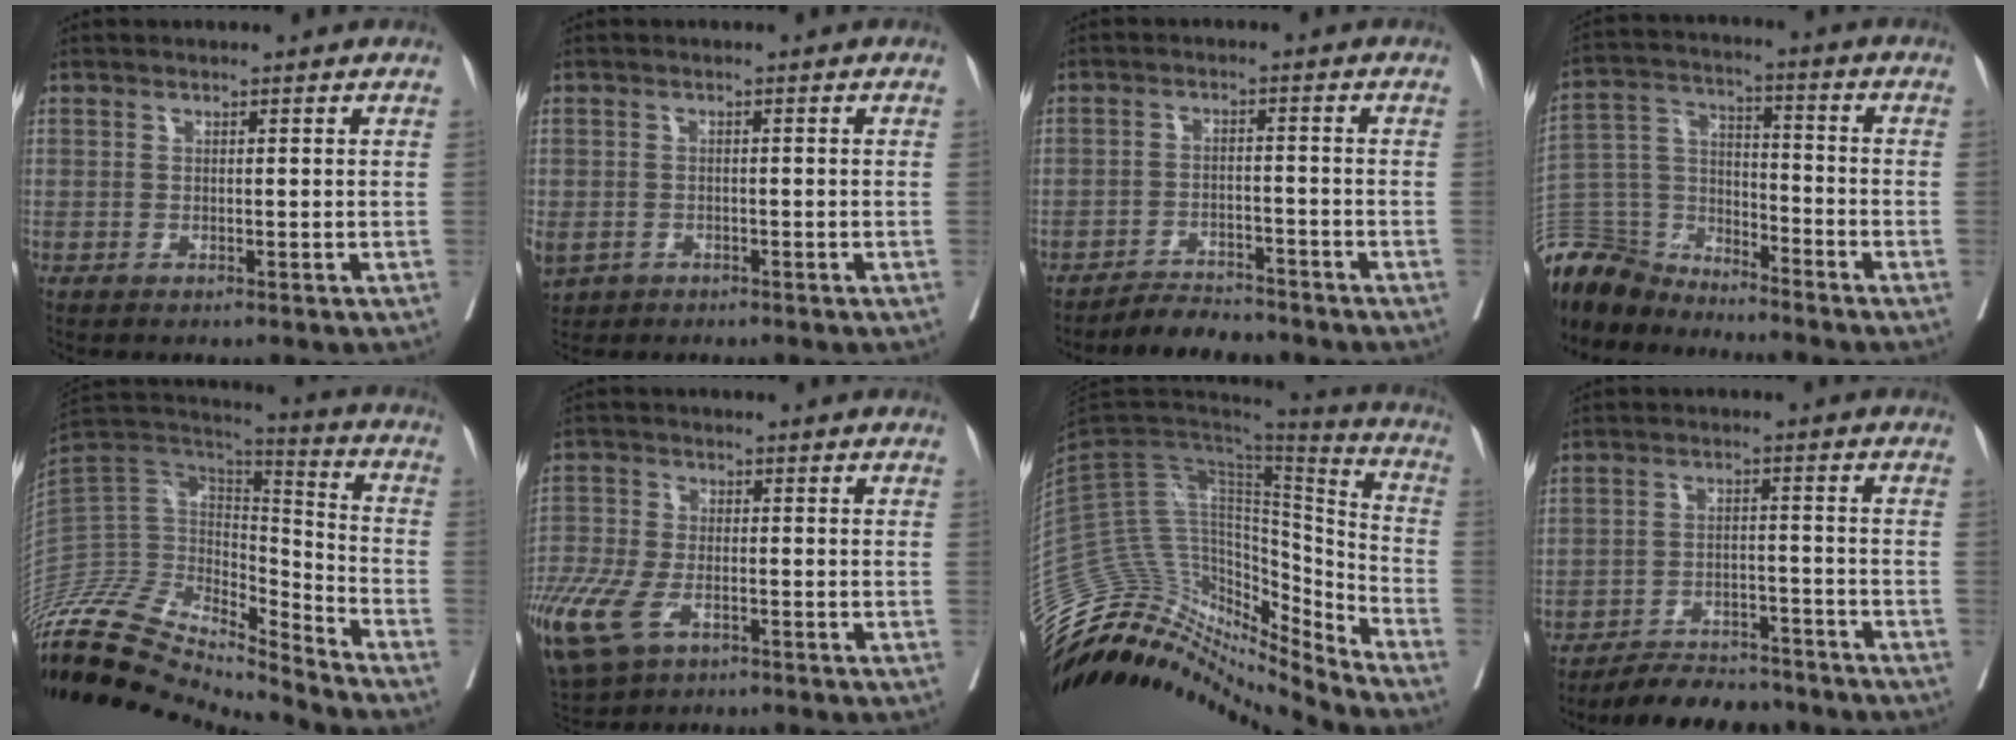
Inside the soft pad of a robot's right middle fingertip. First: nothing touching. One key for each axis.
{"total": 6.5, "fx": -3.6, "fy": 4.6, "fz": 2.8, "tx": -0.086, "ty": -0.007, "tz": -0.053}
{"total": 4.6, "fx": -4.5, "fy": 1.1, "fz": 0.5, "tx": -0.009, "ty": -0.008, "tz": -0.075}
{"total": 15.0, "fx": -14.1, "fy": 3.8, "fz": 3.2, "tx": -0.069, "ty": 0.015, "tz": -0.269}
{"total": 26.7, "fx": -24.2, "fy": 5.5, "fz": 9.9, "tx": -0.243, "ty": 0.013, "tz": -0.412}
{"total": 17.1, "fx": -9.1, "fy": 9.4, "fz": 11.1, "tx": -0.322, "ty": -0.025, "tz": -0.165}
{"total": 26.2, "fx": -24.8, "fy": 4.8, "fz": 7.2, "tx": -0.151, "ty": 0.049, "tz": -0.386}
{"total": 8.9, "fx": -8.2, "fy": 3.0, "fz": 2.0, "tx": -0.022, "ty": 0.006, "tz": -0.124}